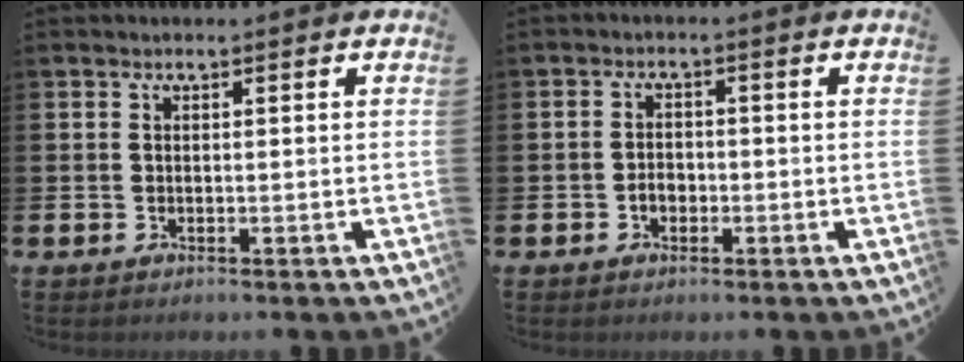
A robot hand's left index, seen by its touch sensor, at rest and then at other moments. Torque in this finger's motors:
{"motor_torque": [-0.04, -0.05, 0.04, 0.01]}